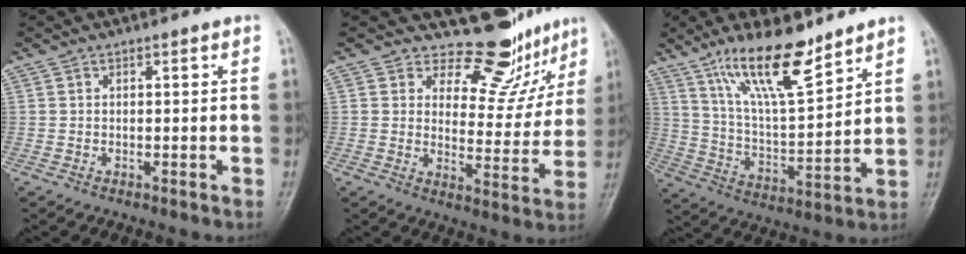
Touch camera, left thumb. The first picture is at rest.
{"total": 11.1, "force": [9.8, 4.8, 2.1], "torque": [0.015, -0.093, 0.123]}
{"total": 15.3, "force": [10.9, 3.9, 9.9], "torque": [-0.156, -0.067, 0.207]}